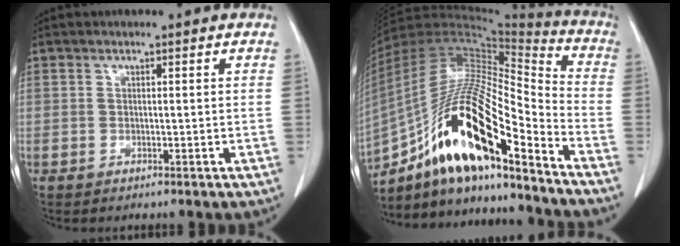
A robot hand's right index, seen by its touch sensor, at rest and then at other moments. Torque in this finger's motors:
{"motor_torque": [0.91, -0.44, 1.05, 0.21]}